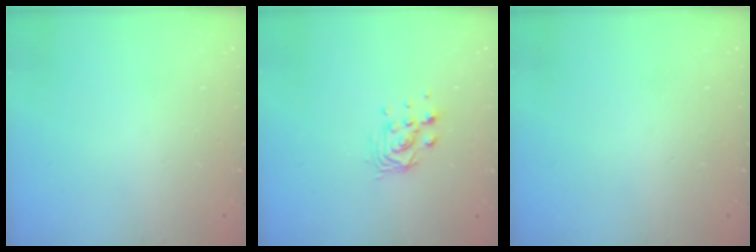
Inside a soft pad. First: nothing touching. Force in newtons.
{"total": 8.3, "press": 8.3, "slide": 0.5}
{"total": 0.0}